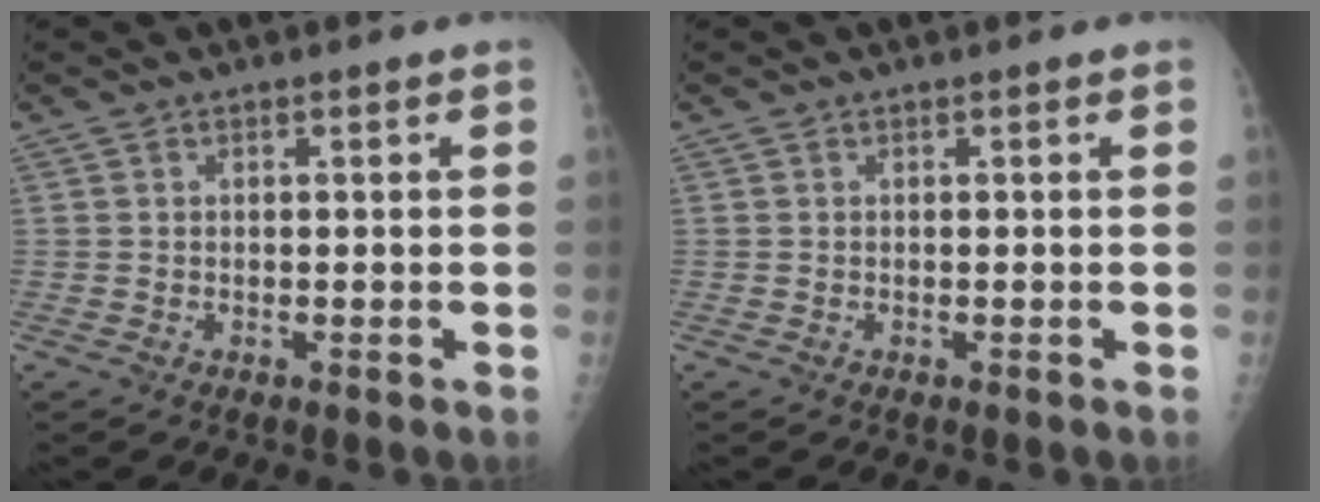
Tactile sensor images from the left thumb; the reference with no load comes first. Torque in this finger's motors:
{"motor_torque": [0.01, 0.00, -0.07, -0.07, 0.00]}